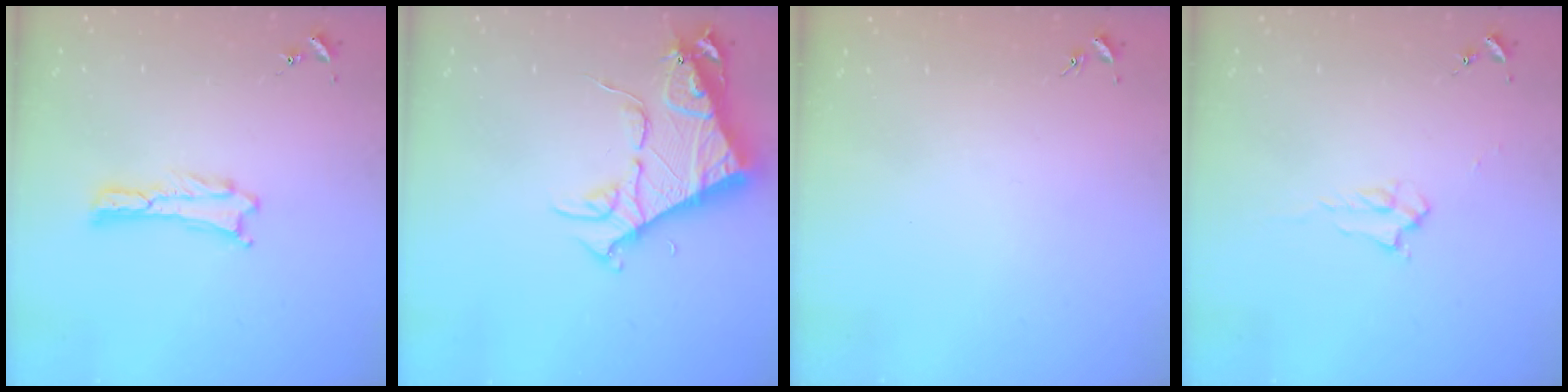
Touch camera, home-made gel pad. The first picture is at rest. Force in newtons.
{"total": 7.9, "press": 7.9, "slide": 0.9}
{"total": 0.0}
{"total": 2.2, "press": 2.2, "slide": 0.4}